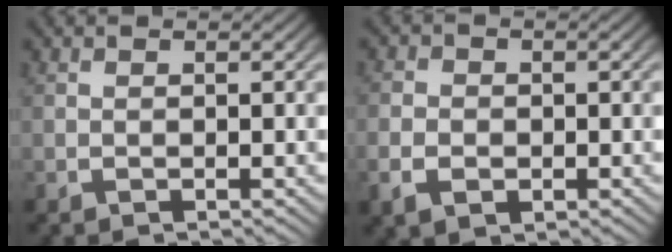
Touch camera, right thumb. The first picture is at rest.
{"total": 2.9, "force": [-0.7, 2.5, 1.4], "torque": [-0.028, -0.006, -0.011]}